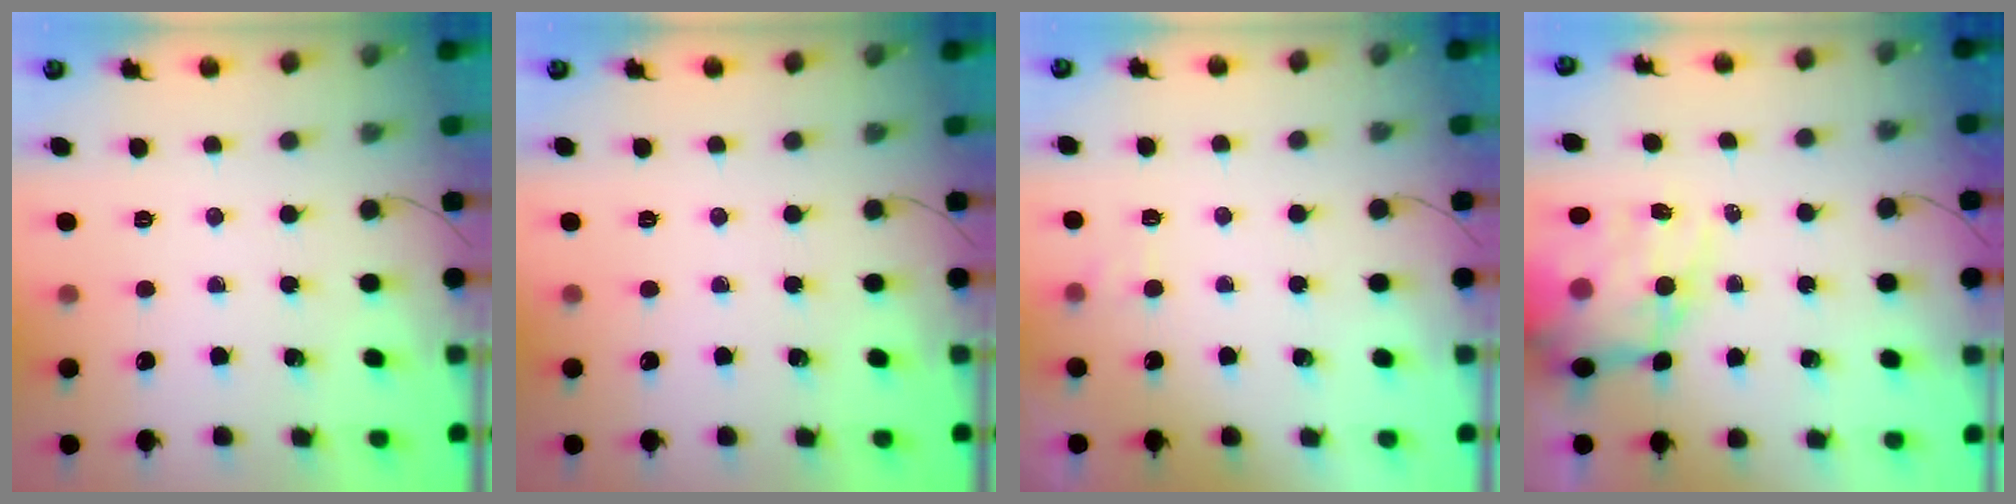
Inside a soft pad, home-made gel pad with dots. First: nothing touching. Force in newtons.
{"total": 0.0}
{"total": 1.4, "press": 1.0, "slide": 1.0}
{"total": 13.3, "press": 12.8, "slide": 3.8}